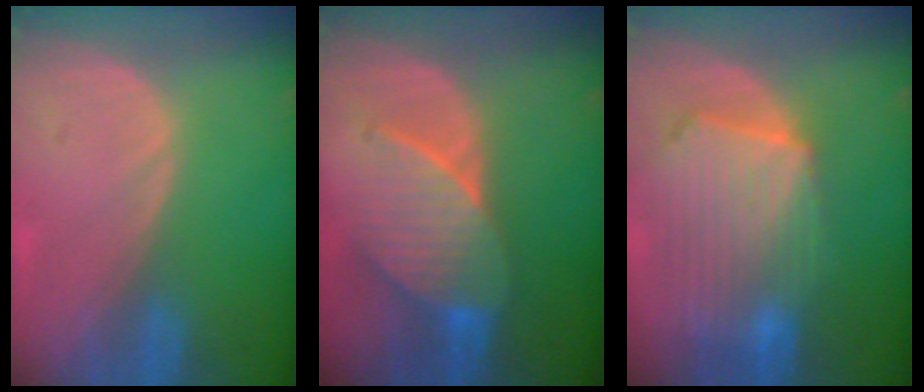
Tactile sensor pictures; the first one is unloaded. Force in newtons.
{"total": 7.6, "press": 7.6, "slide": 0.1}
{"total": 10.8, "press": 9.4, "slide": 5.2}